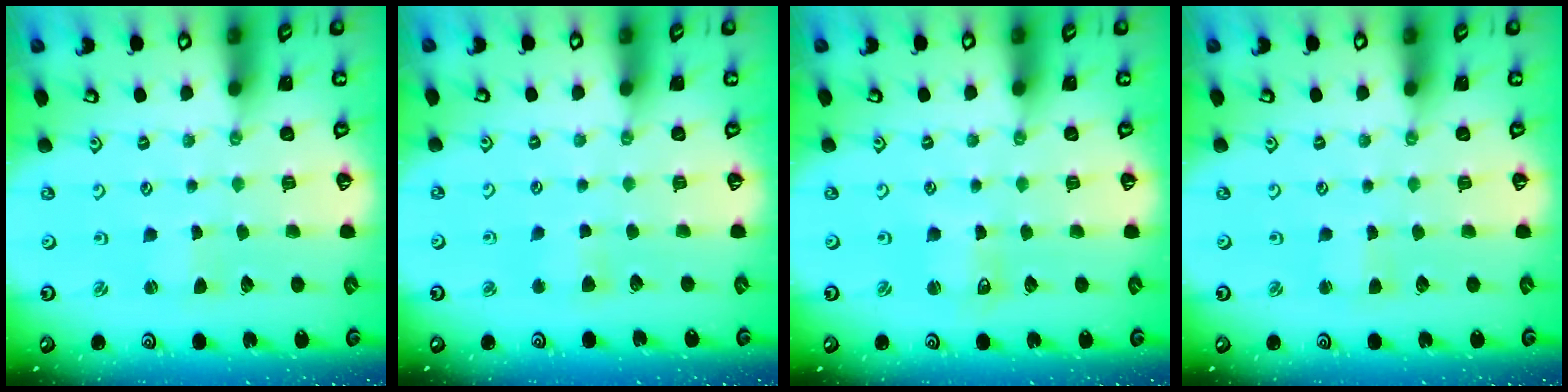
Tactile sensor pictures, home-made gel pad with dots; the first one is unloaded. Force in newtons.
{"total": 3.3, "press": 3.3, "slide": 0.5}
{"total": 2.6, "press": 2.6, "slide": 0.2}
{"total": 1.9, "press": 1.9, "slide": 0.3}